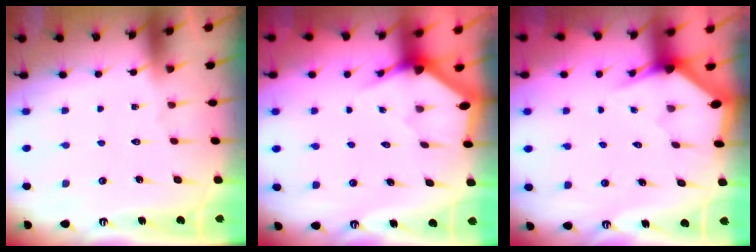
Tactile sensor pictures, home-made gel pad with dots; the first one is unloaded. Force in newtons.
{"total": 2.9, "press": 2.9, "slide": 0.2}
{"total": 2.9, "press": 2.9, "slide": 0.2}